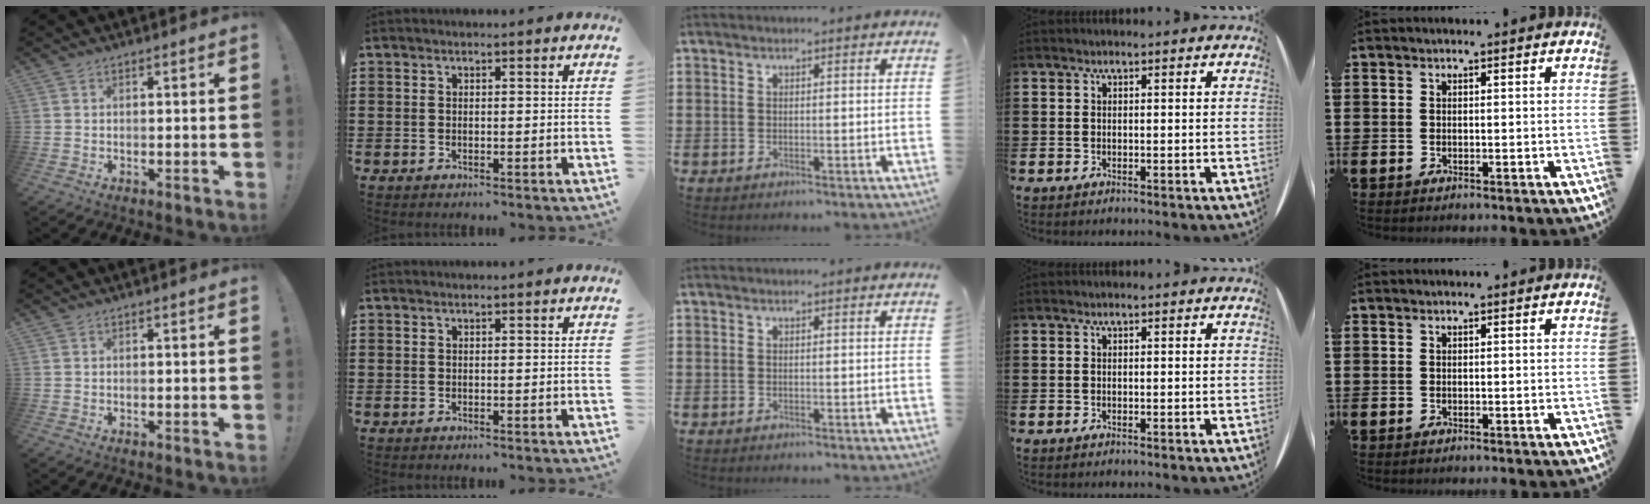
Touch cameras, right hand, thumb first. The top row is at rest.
{}